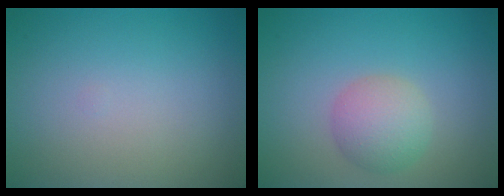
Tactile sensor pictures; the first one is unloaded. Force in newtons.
{"total": 3.4, "press": 3.4, "slide": 0.0}